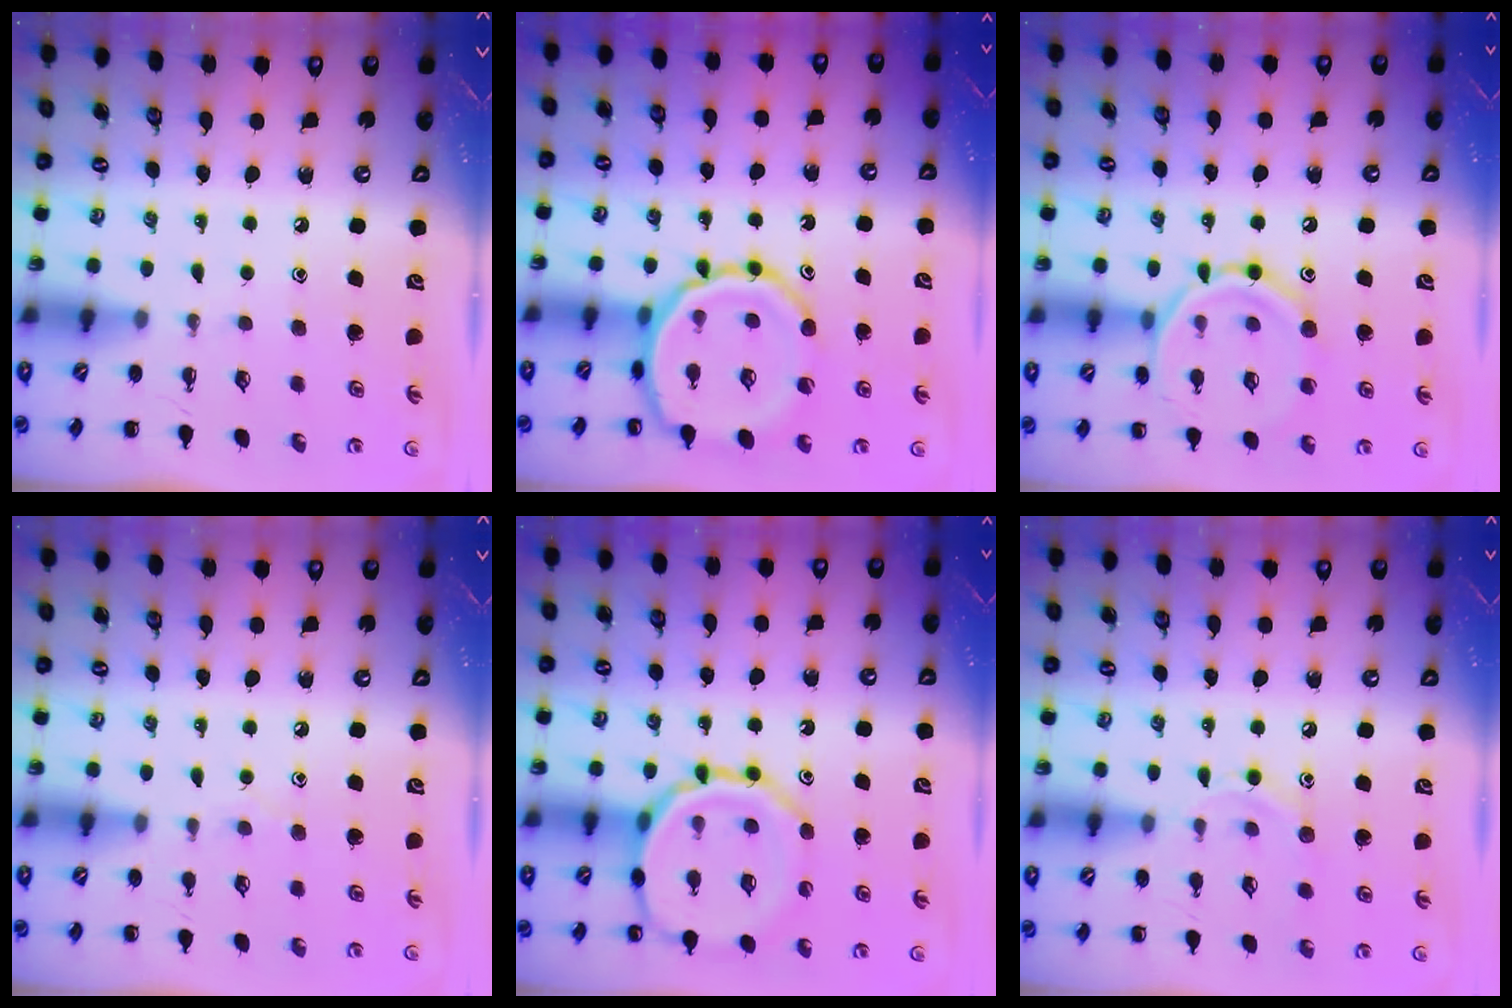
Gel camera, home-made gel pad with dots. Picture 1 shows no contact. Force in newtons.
{"total": 14.6, "press": 14.5, "slide": 1.8}
{"total": 12.7, "press": 12.7, "slide": 1.0}
{"total": 3.8, "press": 3.6, "slide": 1.0}
{"total": 15.1, "press": 14.9, "slide": 1.9}
{"total": 7.5, "press": 7.4, "slide": 1.2}